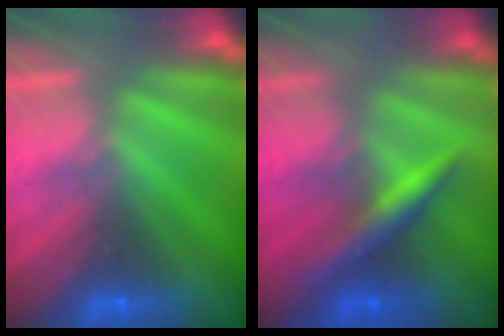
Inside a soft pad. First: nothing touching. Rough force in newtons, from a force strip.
{"total": 2.4}